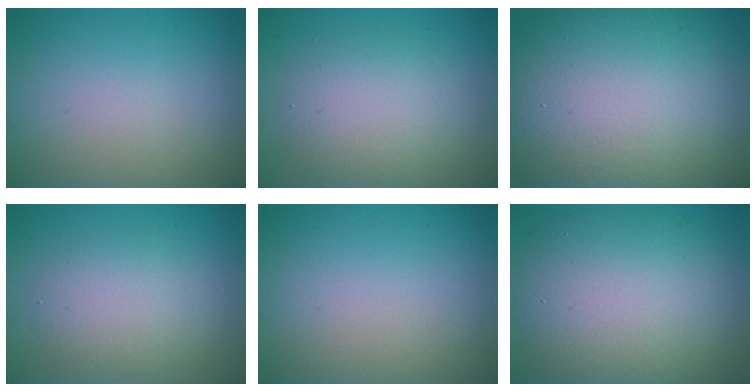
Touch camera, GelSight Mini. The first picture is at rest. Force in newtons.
{"total": 4.2, "press": 4.2, "slide": 0.3}
{"total": 18.7, "press": 18.7, "slide": 1.0}
{"total": 3.6, "press": 3.6, "slide": 0.1}
{"total": 0.0}
{"total": 10.1, "press": 10.1, "slide": 0.6}